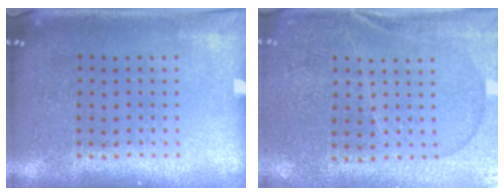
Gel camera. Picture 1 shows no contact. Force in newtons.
{"total": 0.8, "press": 0.6, "slide": 0.5}